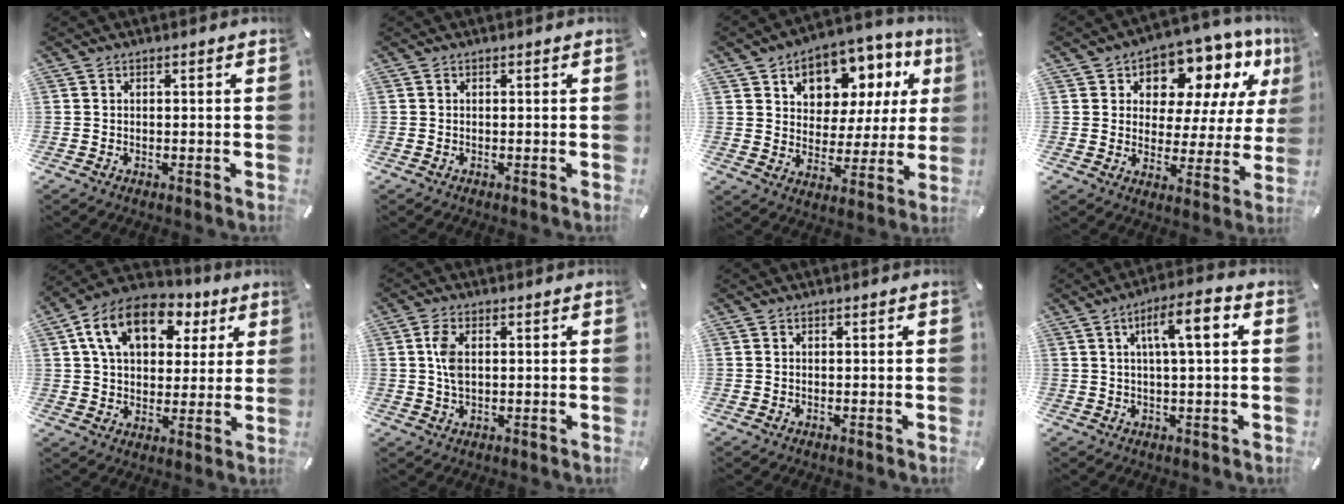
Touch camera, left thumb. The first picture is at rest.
{"total": 0.0}
{"total": 12.2, "force": [5.7, 9.2, 5.6], "torque": [-0.082, -0.035, 0.100]}
{"total": 11.6, "force": [8.3, 6.6, 4.7], "torque": [-0.083, -0.067, 0.146]}
{"total": 14.5, "force": [6.5, 10.1, 8.1], "torque": [-0.146, -0.008, 0.120]}
{"total": 4.6, "force": [0.8, 2.6, 3.7], "torque": [-0.093, 0.003, 0.008]}
{"total": 0.0}
{"total": 8.8, "force": [2.5, 2.0, 8.2], "torque": [-0.136, -0.002, 0.034]}